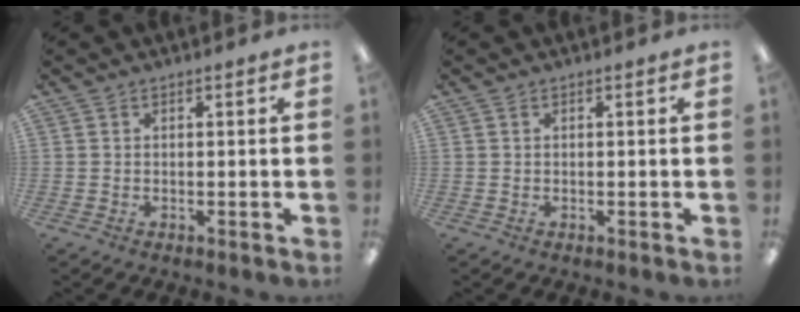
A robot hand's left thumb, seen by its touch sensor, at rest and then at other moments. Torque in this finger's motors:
{"motor_torque": [0.00, 0.00, 0.00, -0.01, 0.00]}